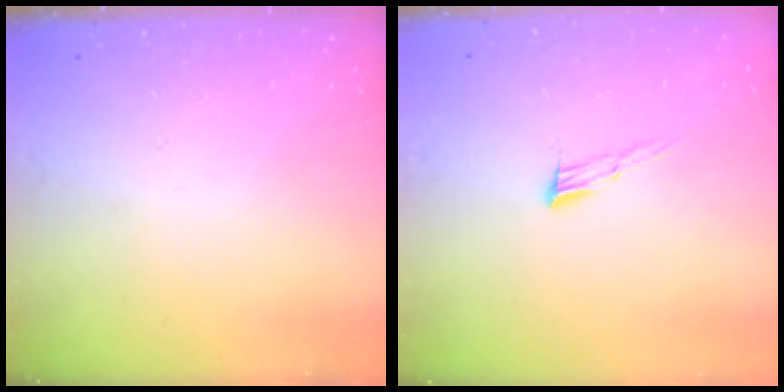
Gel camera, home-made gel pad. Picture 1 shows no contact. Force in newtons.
{"total": 6.9, "press": 6.7, "slide": 1.3}